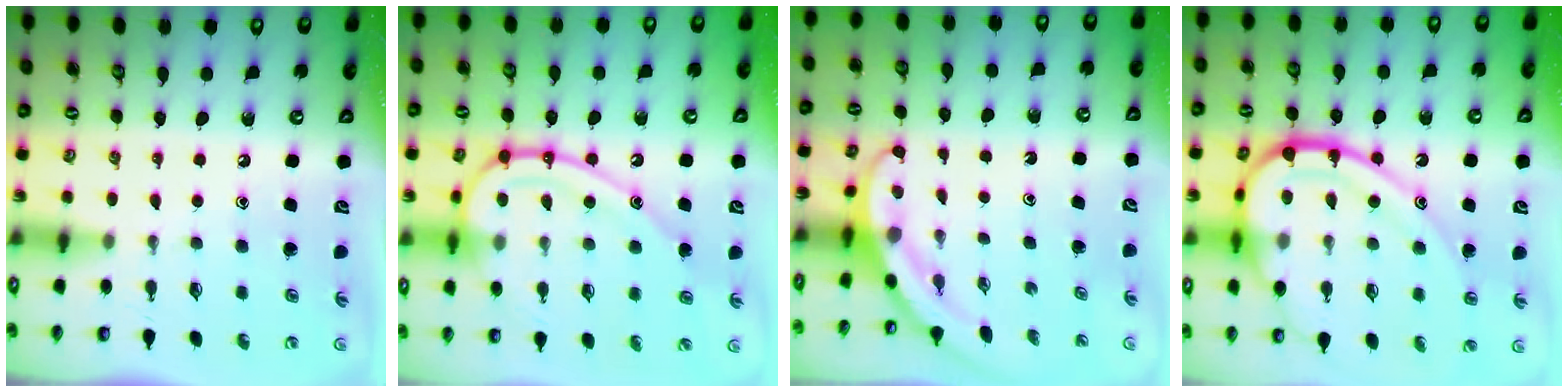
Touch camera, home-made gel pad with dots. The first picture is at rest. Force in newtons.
{"total": 17.3, "press": 17.2, "slide": 1.7}
{"total": 3.8, "press": 3.7, "slide": 0.3}
{"total": 22.9, "press": 22.7, "slide": 2.3}